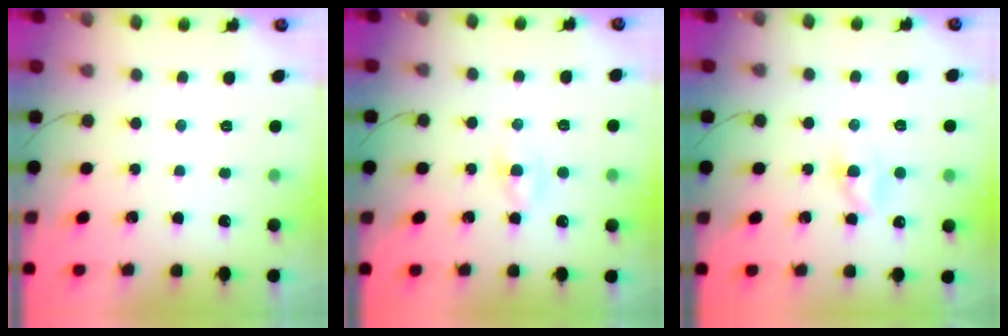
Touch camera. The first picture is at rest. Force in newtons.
{"total": 2.5, "press": 2.4, "slide": 0.9}
{"total": 2.7, "press": 2.5, "slide": 1.1}